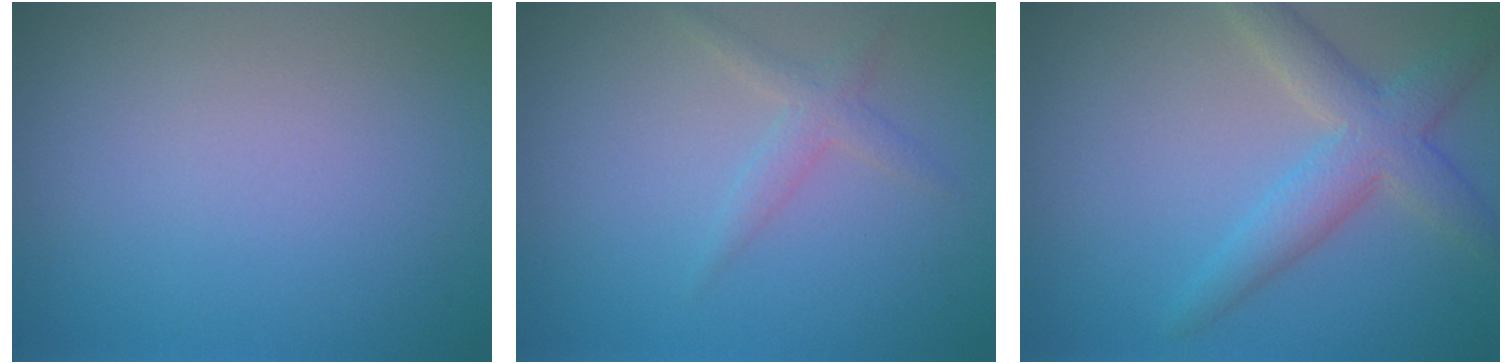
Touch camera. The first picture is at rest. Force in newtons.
{"total": 1.6, "press": 1.6, "slide": 0.0}
{"total": 3.5, "press": 3.5, "slide": 0.2}